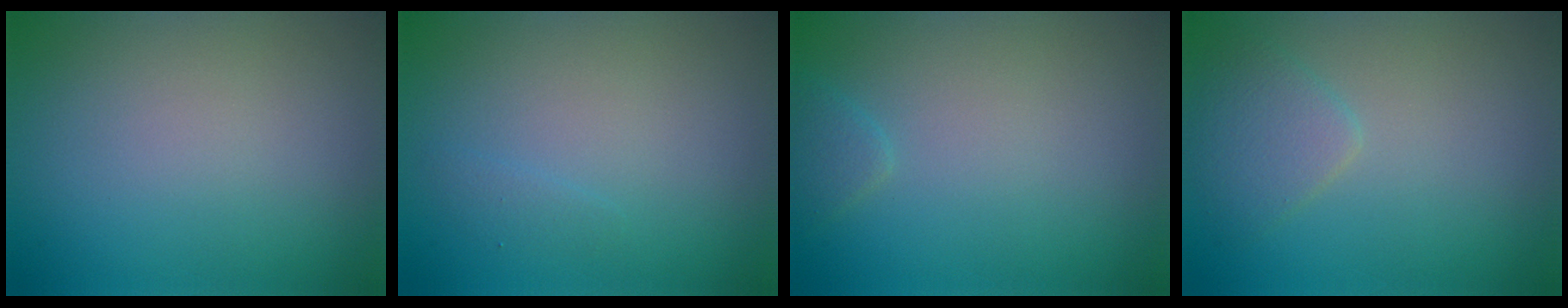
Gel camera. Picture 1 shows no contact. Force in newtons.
{"total": 0.7, "press": 0.7, "slide": 0.1}
{"total": 1.1, "press": 1.1, "slide": 0.1}
{"total": 2.3, "press": 2.2, "slide": 0.2}